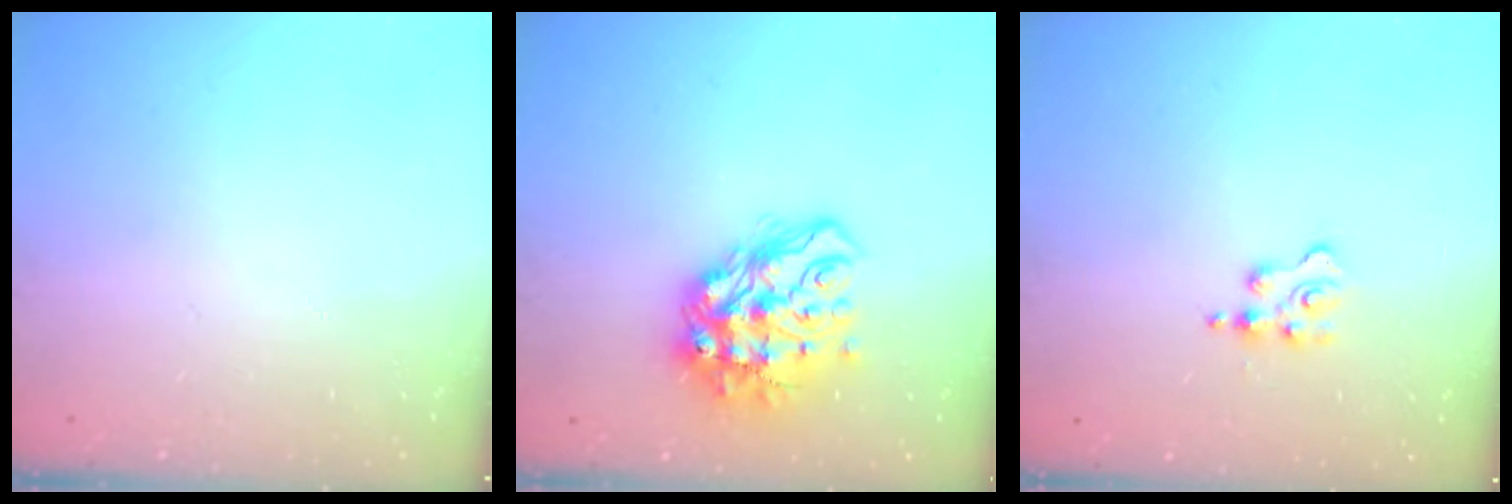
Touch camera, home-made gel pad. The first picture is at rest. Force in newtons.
{"total": 15.4, "press": 15.4, "slide": 1.5}
{"total": 3.2, "press": 3.2, "slide": 0.4}